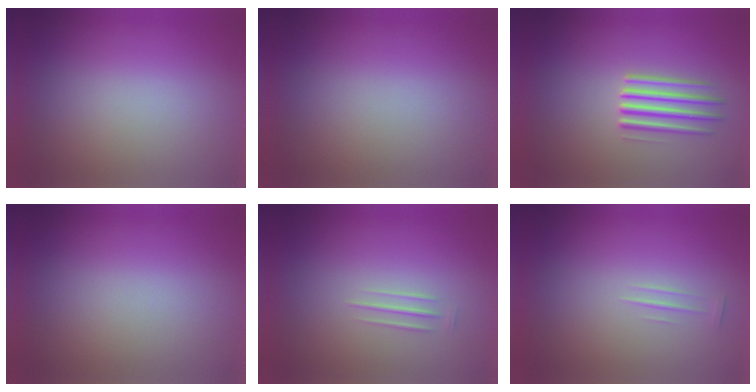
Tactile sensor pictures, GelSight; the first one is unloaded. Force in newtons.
{"total": 1.0}
{"total": 2.5}
{"total": 1.0}
{"total": 1.4}
{"total": 1.2}